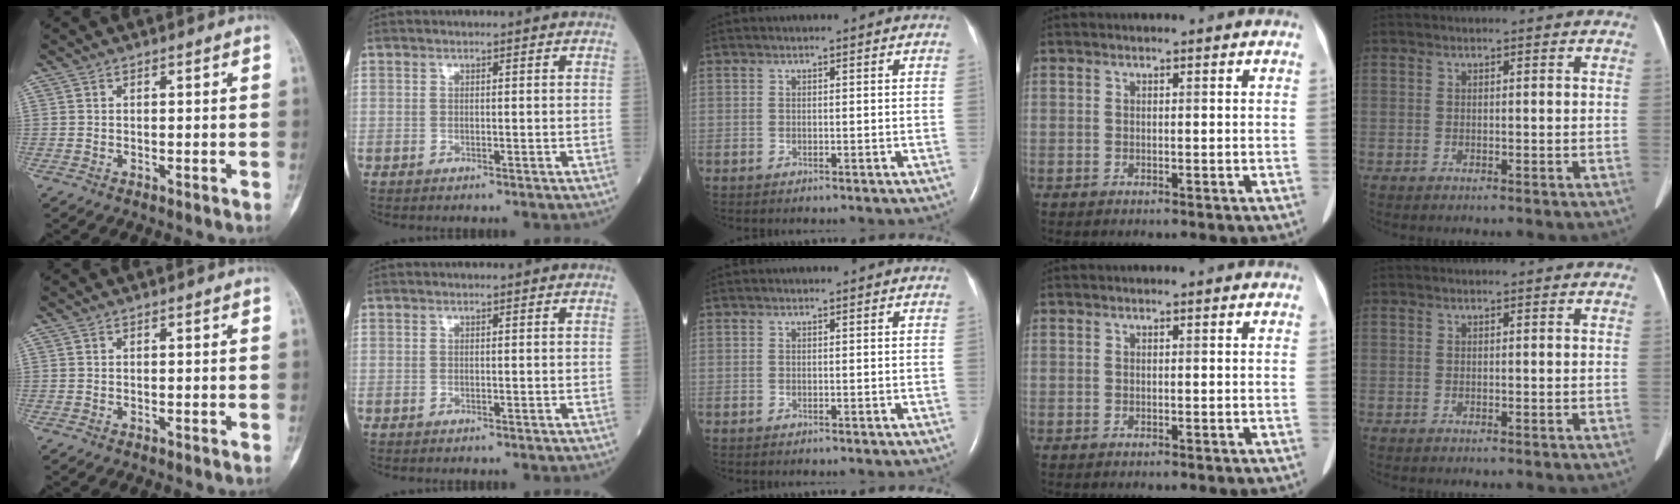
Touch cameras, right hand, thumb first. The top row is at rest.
{}